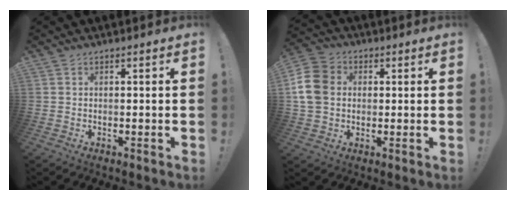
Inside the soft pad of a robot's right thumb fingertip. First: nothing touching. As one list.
[{"total": 11.7, "force": [1.1, 9.4, 6.8], "torque": [-0.139, 0.011, 0.024]}]